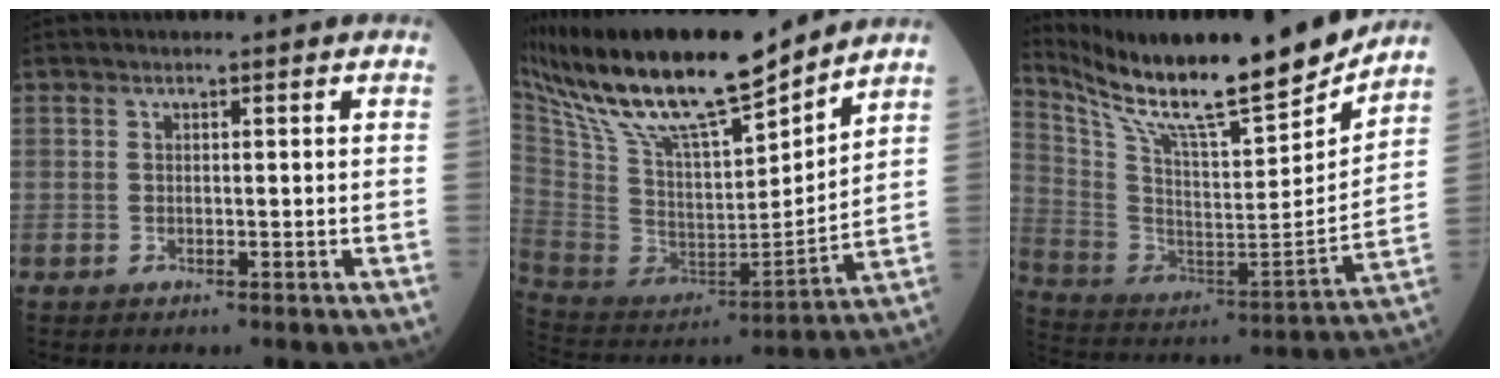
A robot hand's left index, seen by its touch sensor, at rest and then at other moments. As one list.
[{"total": 22.7, "force": [18.1, 3.8, 13.2], "torque": [-0.255, 0.010, 0.331]}, {"total": 24.7, "force": [21.5, 1.6, 12.2], "torque": [-0.234, -0.042, 0.347]}]